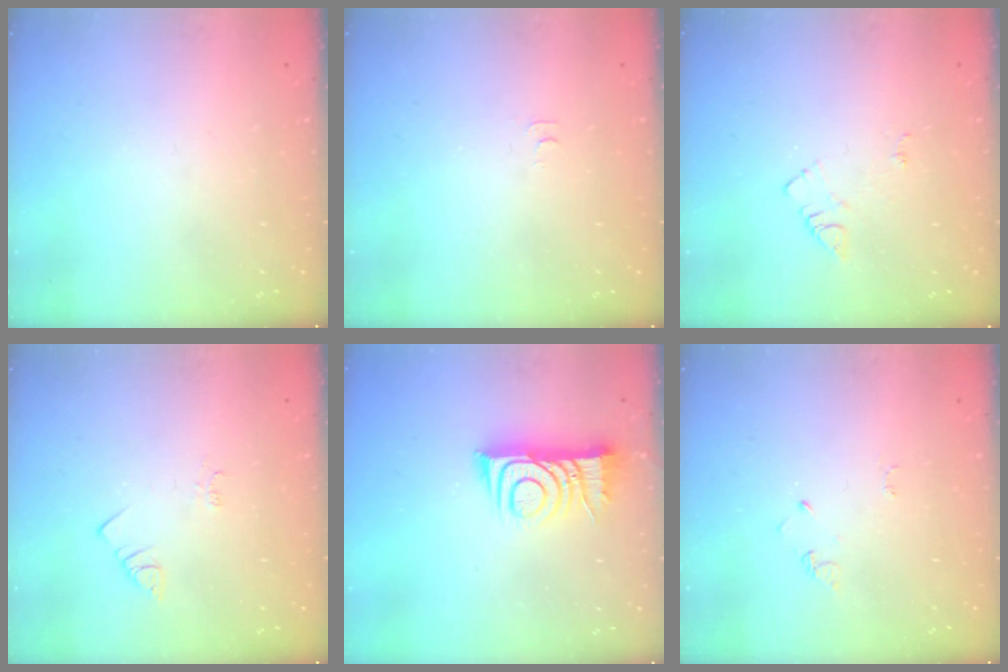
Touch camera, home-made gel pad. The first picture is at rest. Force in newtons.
{"total": 4.6, "press": 4.5, "slide": 0.6}
{"total": 6.2, "press": 6.2, "slide": 0.8}
{"total": 1.4, "press": 1.4, "slide": 0.3}
{"total": 9.6, "press": 9.6, "slide": 0.7}
{"total": 2.6, "press": 2.6, "slide": 0.4}